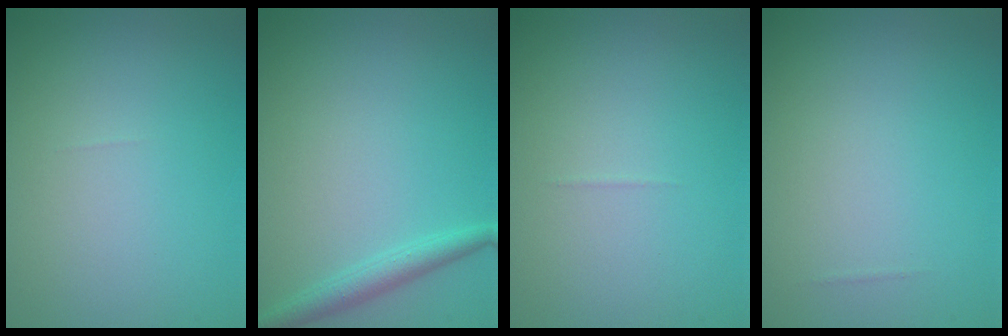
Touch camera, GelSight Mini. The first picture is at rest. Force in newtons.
{"total": 2.0, "press": 2.0, "slide": 0.1}
{"total": 0.0}
{"total": 0.0}